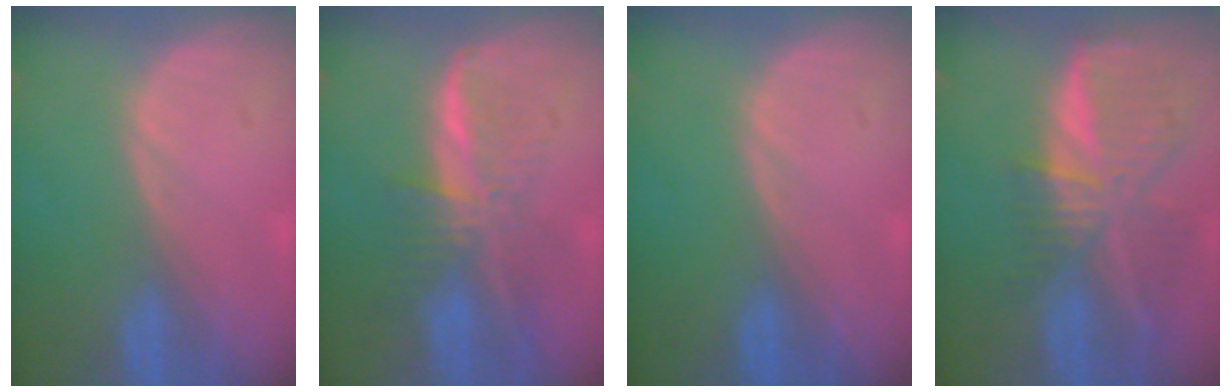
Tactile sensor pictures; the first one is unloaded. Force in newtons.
{"total": 8.0, "press": 6.8, "slide": 4.4}
{"total": 0.0}
{"total": 9.4, "press": 8.3, "slide": 4.5}